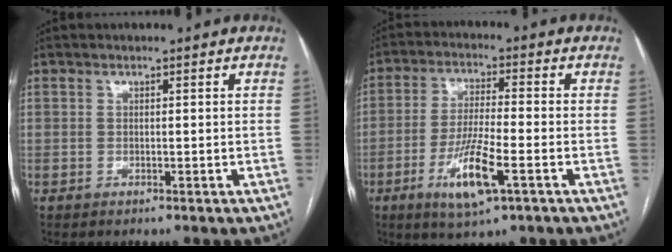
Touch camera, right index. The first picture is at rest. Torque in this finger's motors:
{"motor_torque": [1.24, -0.38, 0.54, 0.12]}